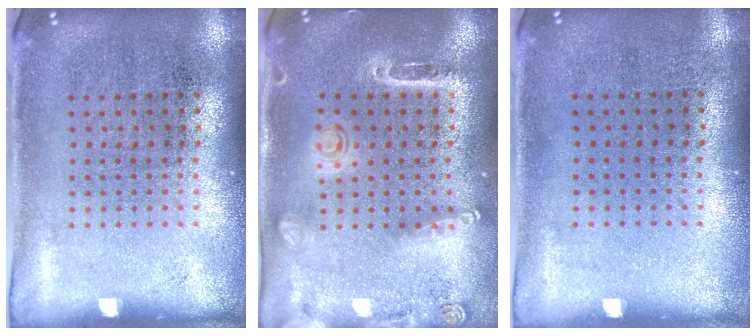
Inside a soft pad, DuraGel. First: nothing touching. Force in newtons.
{"total": 1.6, "press": 1.5, "slide": 0.6}
{"total": 0.0}